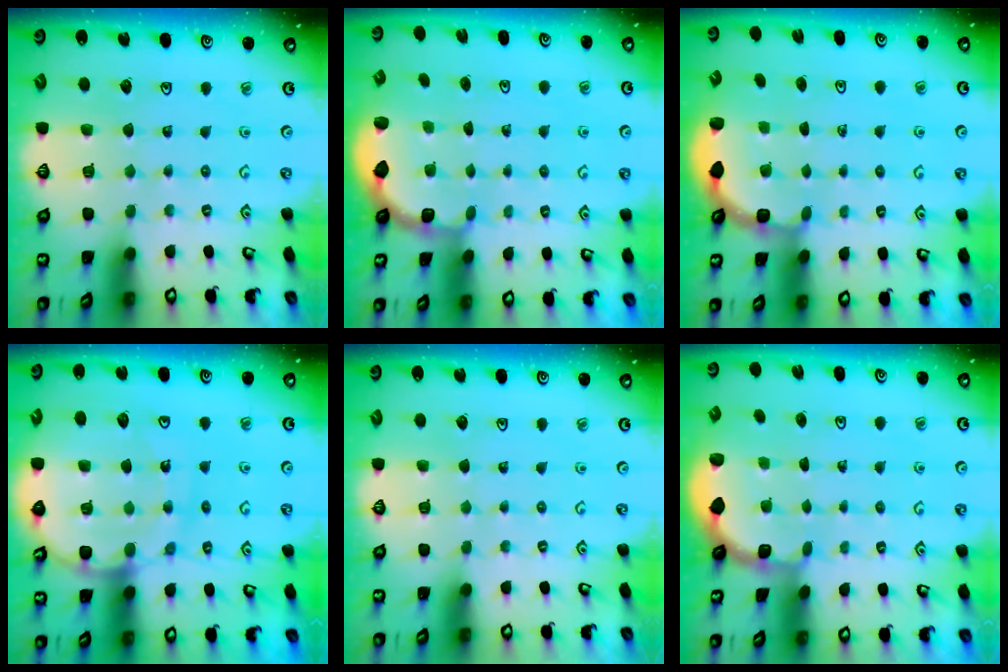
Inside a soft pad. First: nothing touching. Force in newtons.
{"total": 2.7, "press": 2.2, "slide": 1.5}
{"total": 3.0, "press": 2.3, "slide": 1.8}
{"total": 13.7, "press": 13.6, "slide": 1.7}
{"total": 0.0}
{"total": 2.0, "press": 1.8, "slide": 0.8}